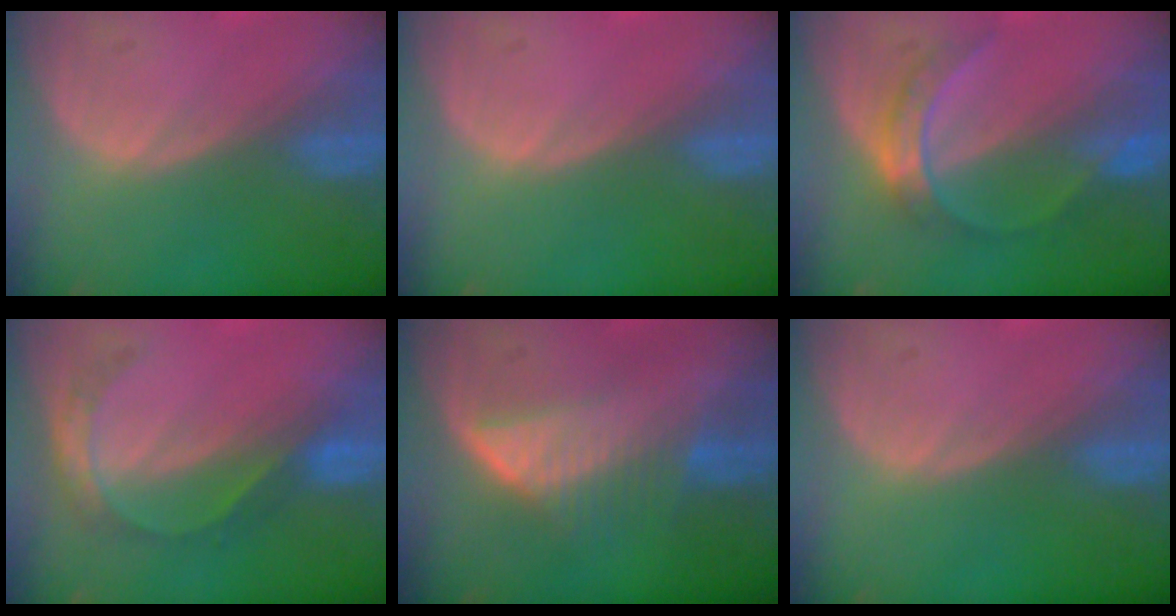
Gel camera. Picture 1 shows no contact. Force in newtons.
{"total": 0.6, "press": 0.1, "slide": 0.6}
{"total": 5.1, "press": 5.1, "slide": 0.5}
{"total": 5.2, "press": 4.6, "slide": 2.5}
{"total": 6.9, "press": 6.0, "slide": 3.3}
{"total": 0.0}